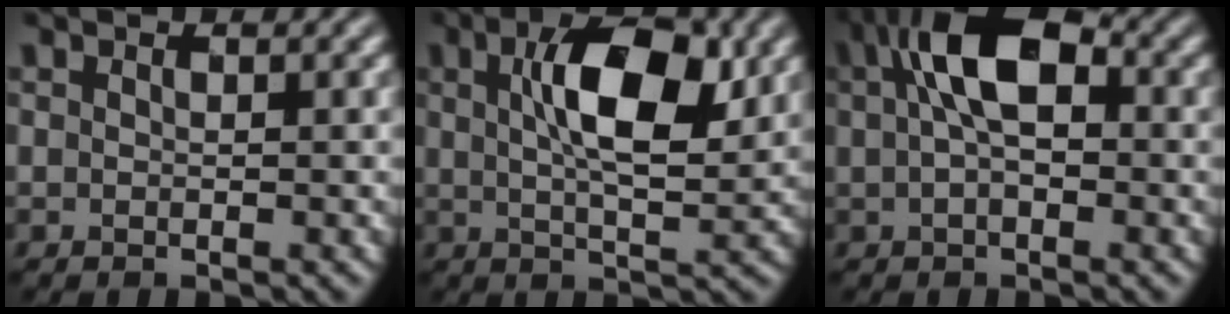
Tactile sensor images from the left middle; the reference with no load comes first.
{"total": 7.9, "force": [1.9, 3.0, 7.0], "torque": [-0.117, 0.006, 0.033]}
{"total": 6.9, "force": [1.6, 3.4, 5.8], "torque": [-0.108, 0.018, 0.021]}